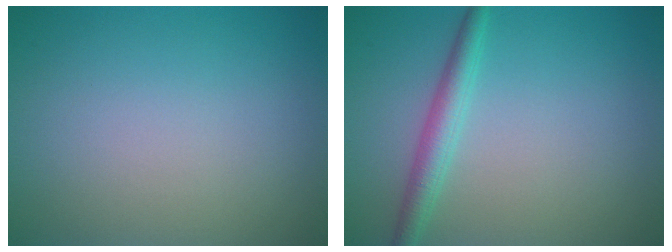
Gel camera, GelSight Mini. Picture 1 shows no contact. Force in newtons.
{"total": 2.5, "press": 2.5, "slide": 0.1}